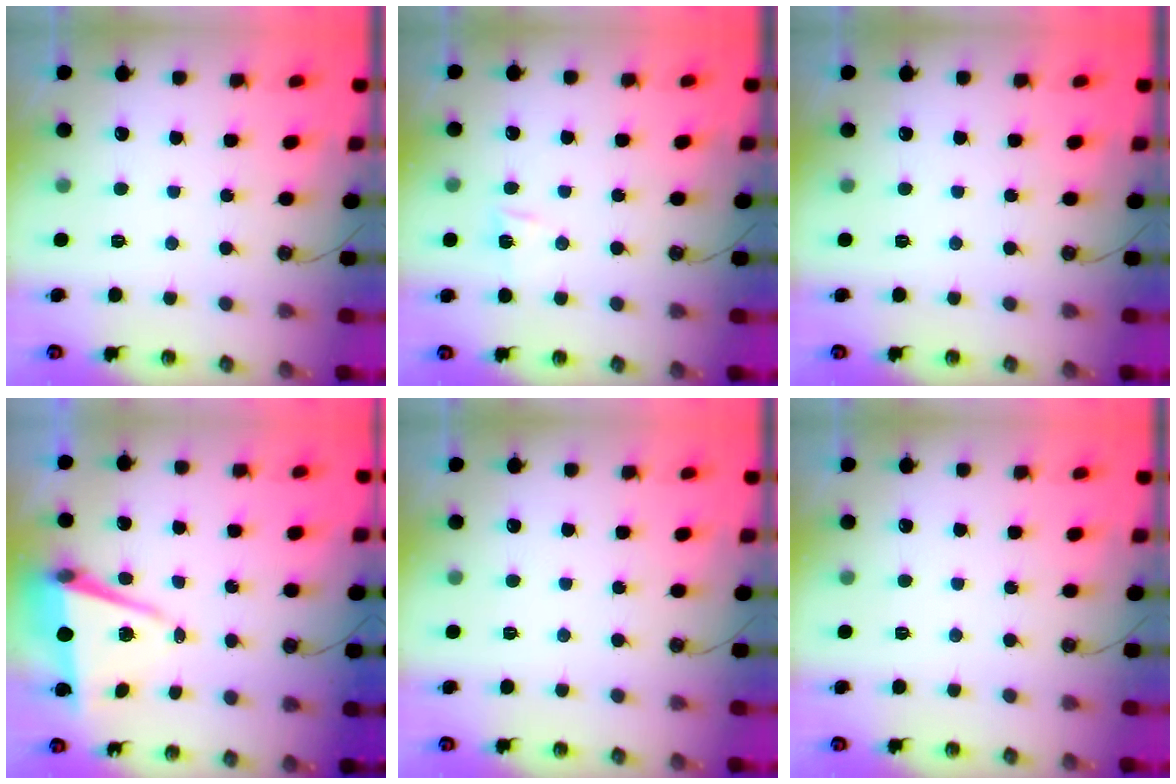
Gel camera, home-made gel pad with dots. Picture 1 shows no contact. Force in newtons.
{"total": 5.9, "press": 5.8, "slide": 0.8}
{"total": 0.0}
{"total": 7.4, "press": 6.4, "slide": 3.8}
{"total": 0.0}
{"total": 0.0}